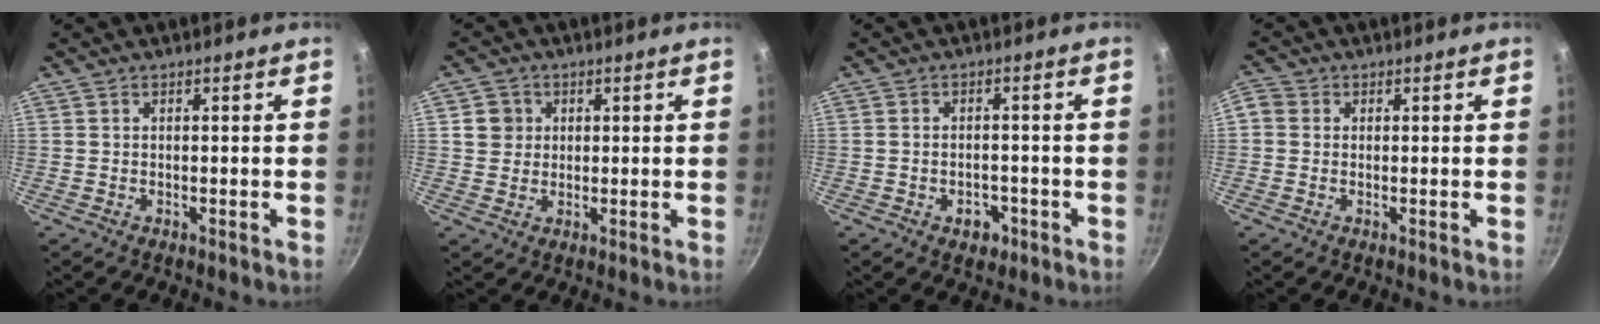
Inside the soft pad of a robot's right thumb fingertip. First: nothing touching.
{"total": 4.1, "force": [1.0, 3.9, 1.0], "torque": [0.010, 0.006, 0.013]}
{"total": 3.8, "force": [-1.8, 2.6, 2.0], "torque": [-0.018, 0.015, -0.020]}
{"total": 2.5, "force": [0.1, 2.3, 1.0], "torque": [-0.017, 0.005, -0.010]}